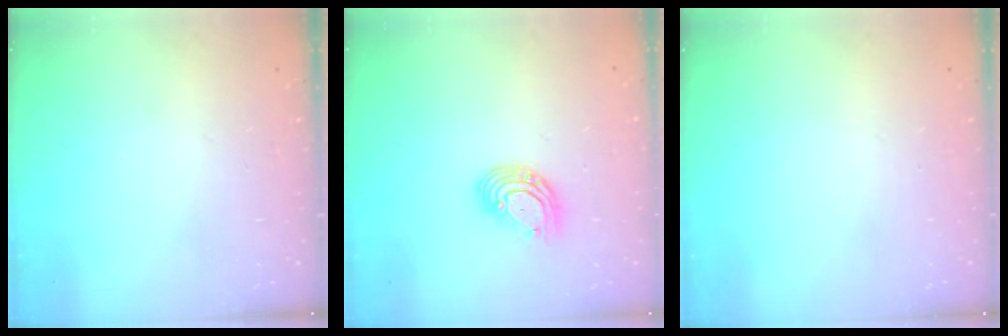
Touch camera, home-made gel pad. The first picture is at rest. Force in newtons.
{"total": 9.0, "press": 8.8, "slide": 1.9}
{"total": 0.0}